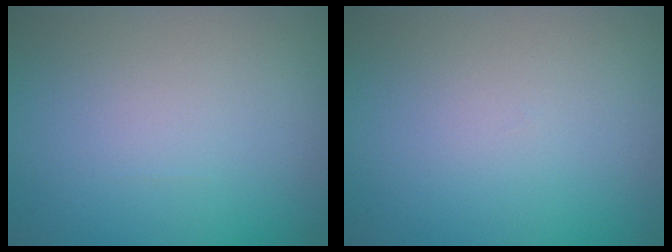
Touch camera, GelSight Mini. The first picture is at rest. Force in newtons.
{"total": 0.0}